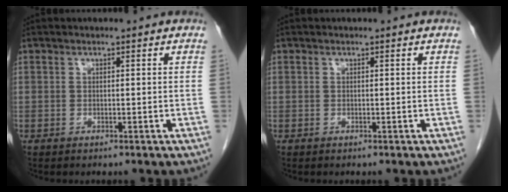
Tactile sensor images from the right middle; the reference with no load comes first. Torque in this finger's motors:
{"motor_torque": [0.00, 0.00, 0.00, 0.00]}